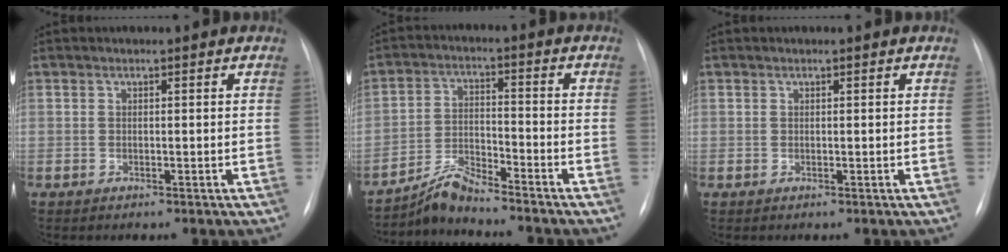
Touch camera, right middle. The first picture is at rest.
{"total": 5.5, "force": [-5.4, -0.5, 0.9], "torque": [-0.030, -0.009, -0.098]}
{"total": 0.0}